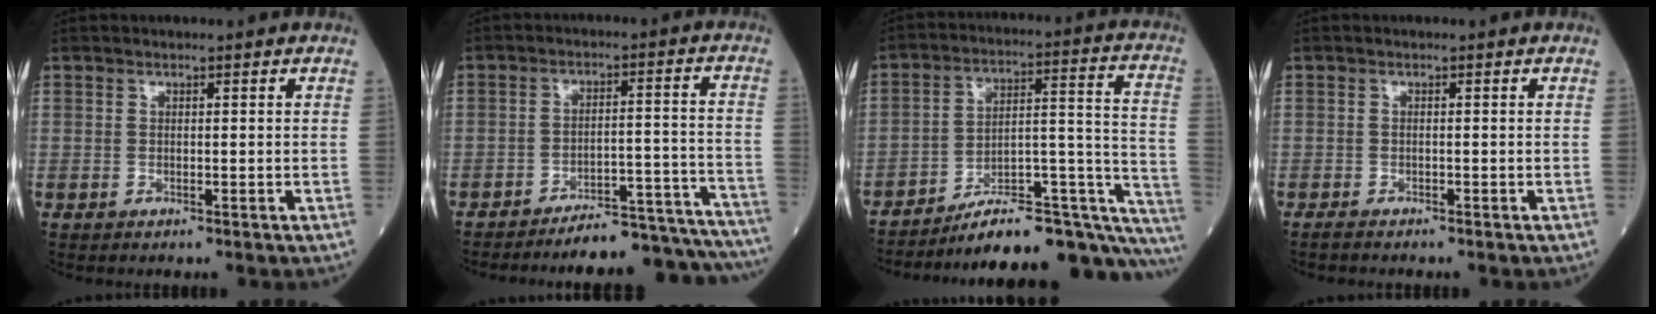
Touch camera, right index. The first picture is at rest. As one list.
[{"total": 18.7, "force": [-18.2, 0.9, 4.6], "torque": [-0.012, 0.019, -0.237]}, {"total": 24.0, "force": [-19.7, 3.9, 13.1], "torque": [-0.103, 0.039, -0.278]}, {"total": 1.1, "force": [-1.0, 0.1, 0.3], "torque": [-0.011, -0.003, -0.017]}]